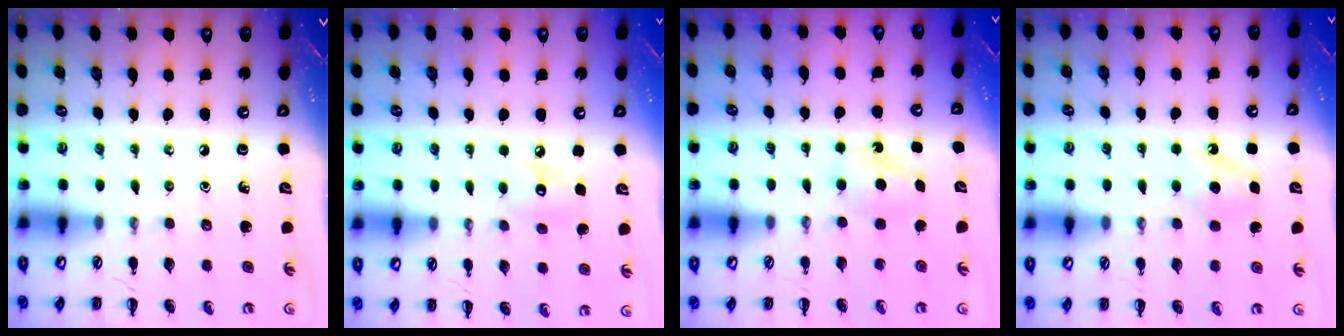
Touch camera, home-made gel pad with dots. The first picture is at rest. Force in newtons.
{"total": 6.3, "press": 6.3, "slide": 1.1}
{"total": 5.7, "press": 5.5, "slide": 1.5}
{"total": 6.0, "press": 5.8, "slide": 1.7}